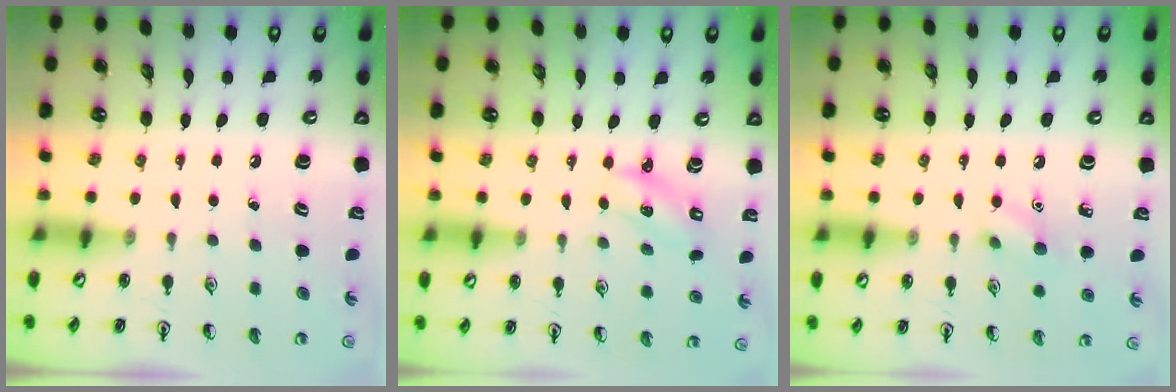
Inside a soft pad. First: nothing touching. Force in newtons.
{"total": 2.2, "press": 2.1, "slide": 0.5}
{"total": 6.3, "press": 6.2, "slide": 1.1}